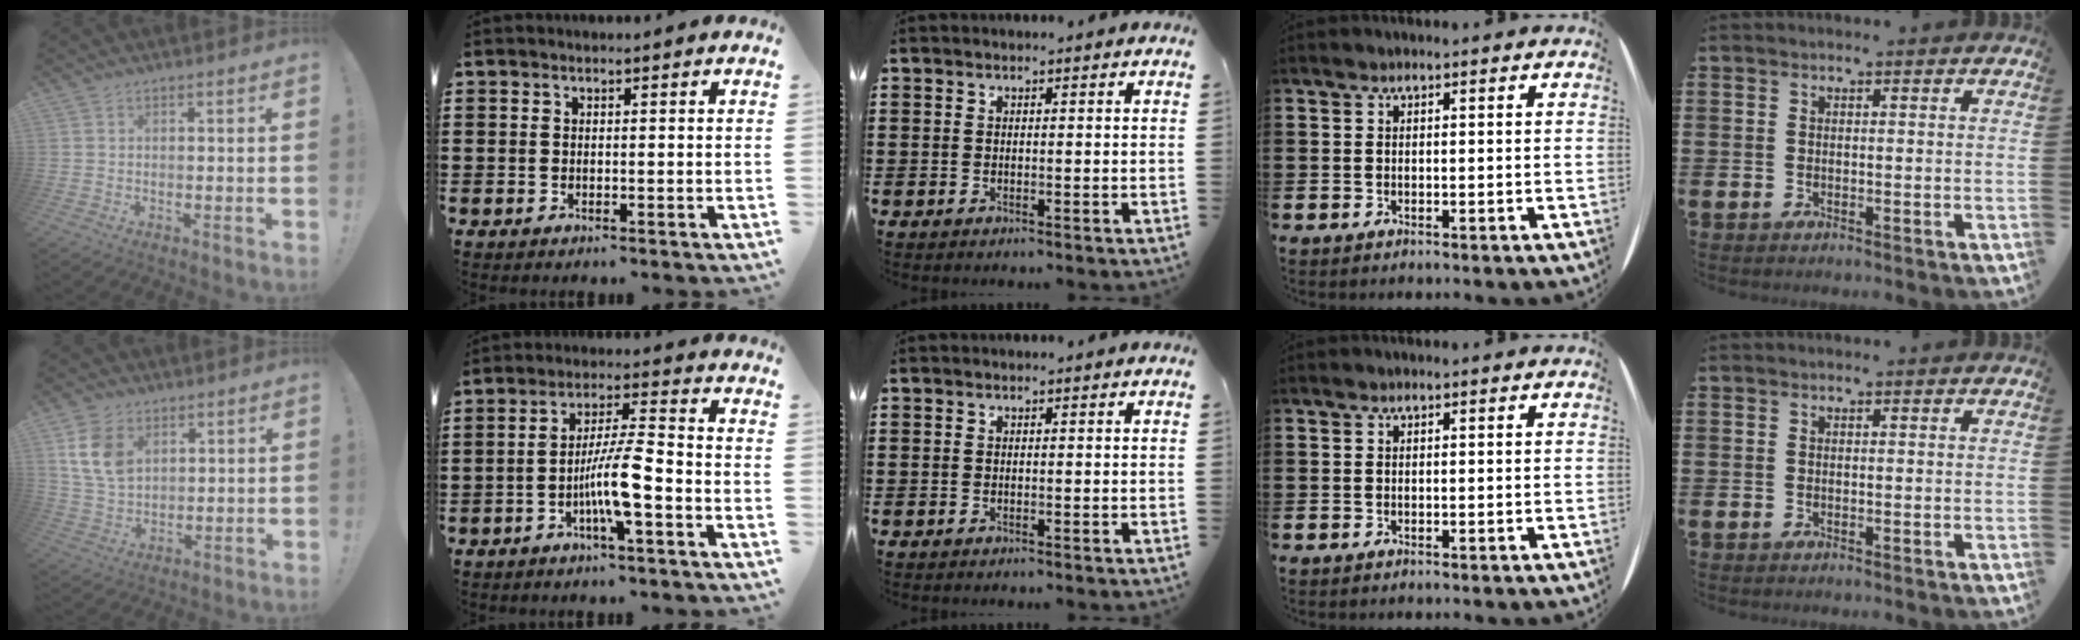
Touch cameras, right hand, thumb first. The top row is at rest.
{"thumb": {"total": 11.3, "force": [4.8, 7.9, 6.5], "torque": [-0.113, -0.008, 0.095]}, "index": {"total": 8.2, "force": [-3.2, 1.1, 7.5], "torque": [-0.146, -0.003, -0.063]}}